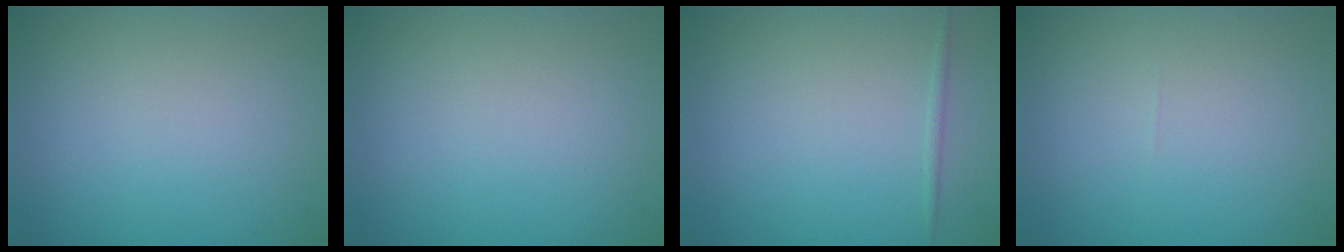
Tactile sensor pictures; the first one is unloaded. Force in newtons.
{"total": 0.0}
{"total": 0.6, "press": 0.6, "slide": 0.0}
{"total": 0.0}